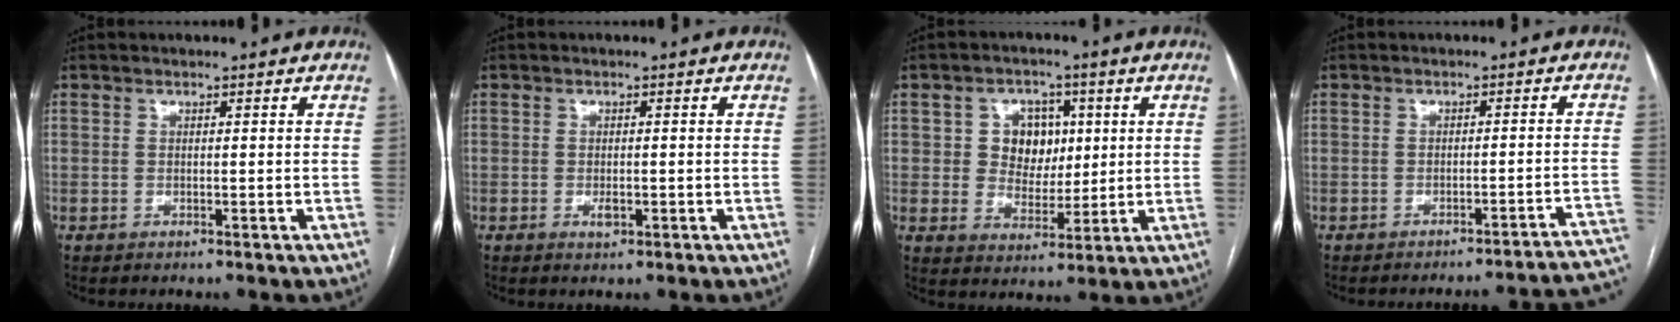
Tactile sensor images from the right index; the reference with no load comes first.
{"total": 1.5, "force": [-0.5, 0.7, 1.2], "torque": [-0.023, -0.002, -0.005]}
{"total": 7.0, "force": [1.7, 5.9, 3.4], "torque": [-0.052, 0.015, 0.038]}
{"total": 13.9, "force": [-13.5, -1.0, 3.2], "torque": [0.025, 0.002, -0.148]}